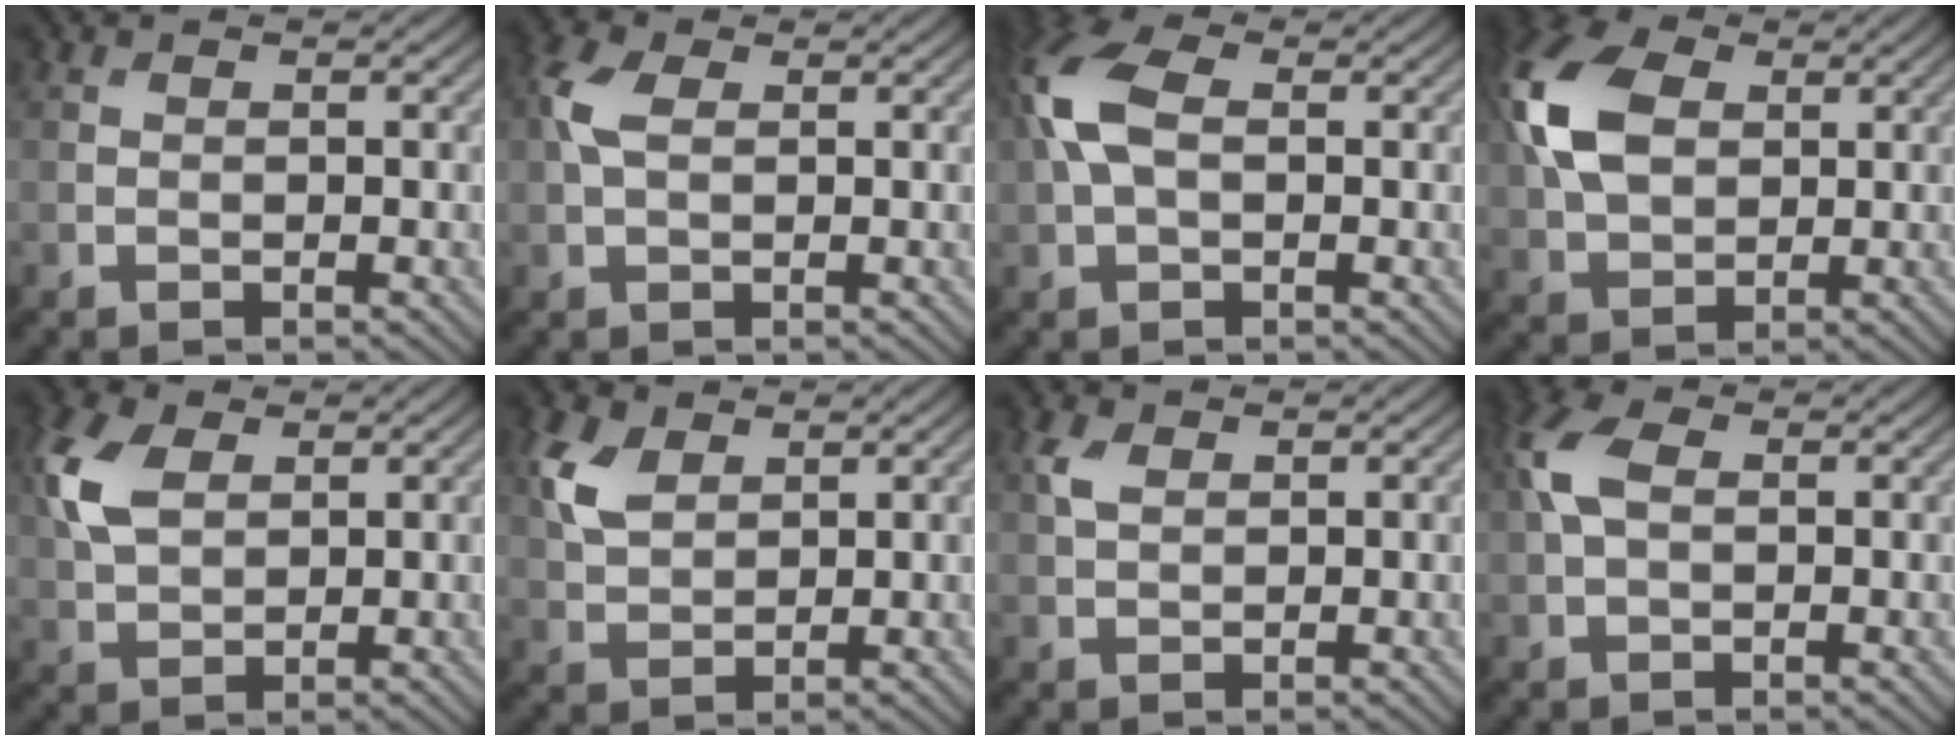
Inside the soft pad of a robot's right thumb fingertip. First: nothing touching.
{"total": 3.4, "force": [0.8, 2.0, 2.7], "torque": [-0.073, 0.009, 0.010]}
{"total": 7.1, "force": [1.1, 4.0, 5.8], "torque": [-0.154, 0.020, 0.009]}
{"total": 10.0, "force": [2.3, 6.6, 7.1], "torque": [-0.194, 0.019, 0.037]}
{"total": 6.4, "force": [2.3, 4.0, 4.5], "torque": [-0.123, 0.010, 0.044]}
{"total": 5.1, "force": [2.5, 3.0, 3.2], "torque": [-0.085, 0.006, 0.052]}
{"total": 2.3, "force": [1.1, 1.4, 1.5], "torque": [-0.042, 0.004, 0.021]}
{"total": 4.7, "force": [1.1, 2.8, 3.7], "torque": [-0.099, 0.014, 0.015]}